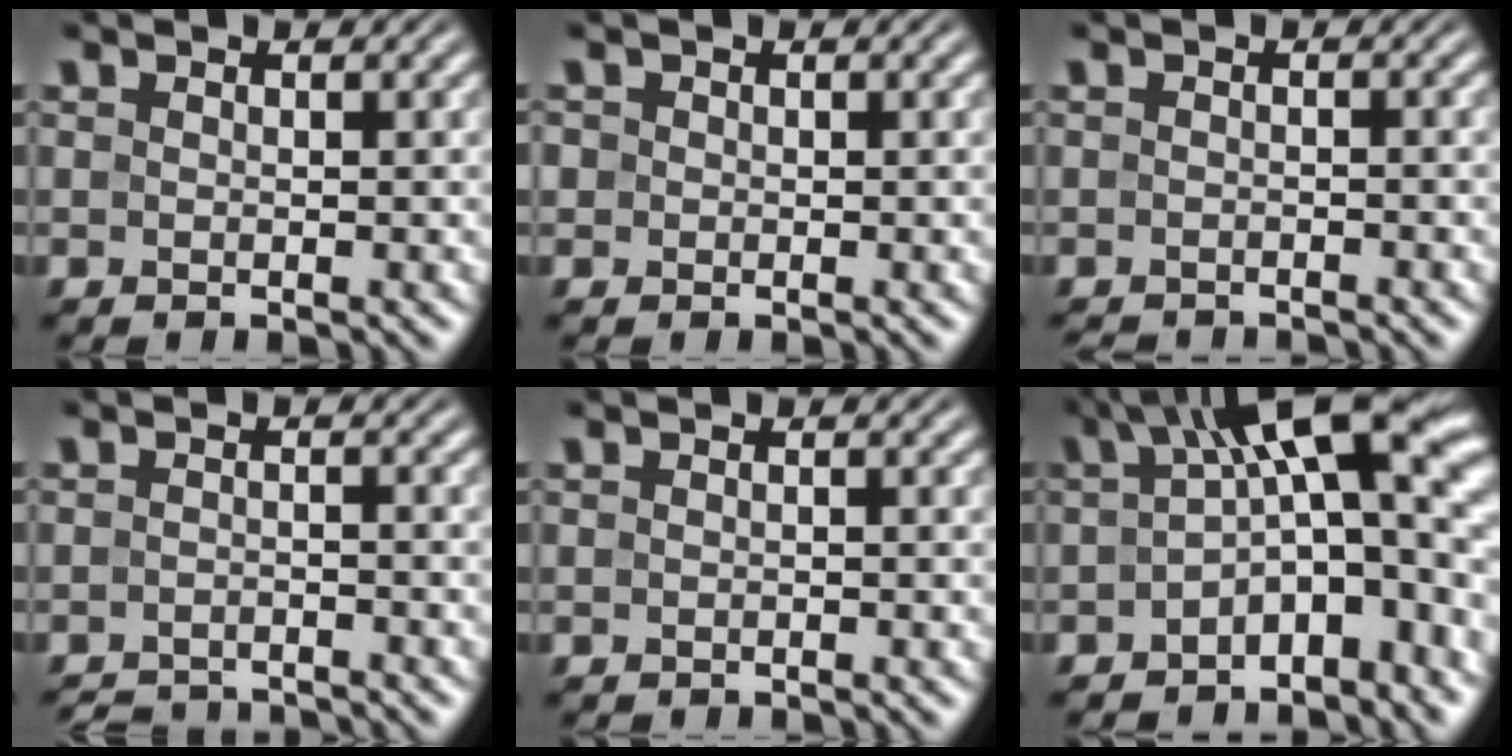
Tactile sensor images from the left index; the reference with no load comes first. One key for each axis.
{"total": 0.8, "fx": 0.0, "fy": 0.8, "fz": 0.1, "tx": 0.003, "ty": 0.000, "tz": -0.003}
{"total": 2.3, "fx": -2.3, "fy": 0.2, "fz": 0.6, "tx": -0.006, "ty": -0.009, "tz": -0.034}
{"total": 4.2, "fx": -4.0, "fy": 0.6, "fz": 1.0, "tx": -0.014, "ty": -0.007, "tz": -0.068}
{"total": 0.5, "fx": -0.5, "fy": 0.1, "fz": 0.3, "tx": -0.003, "ty": 0.000, "tz": -0.006}
{"total": 12.7, "fx": -0.6, "fy": 5.3, "fz": 11.5, "tx": -0.140, "ty": 0.013, "tz": -0.016}